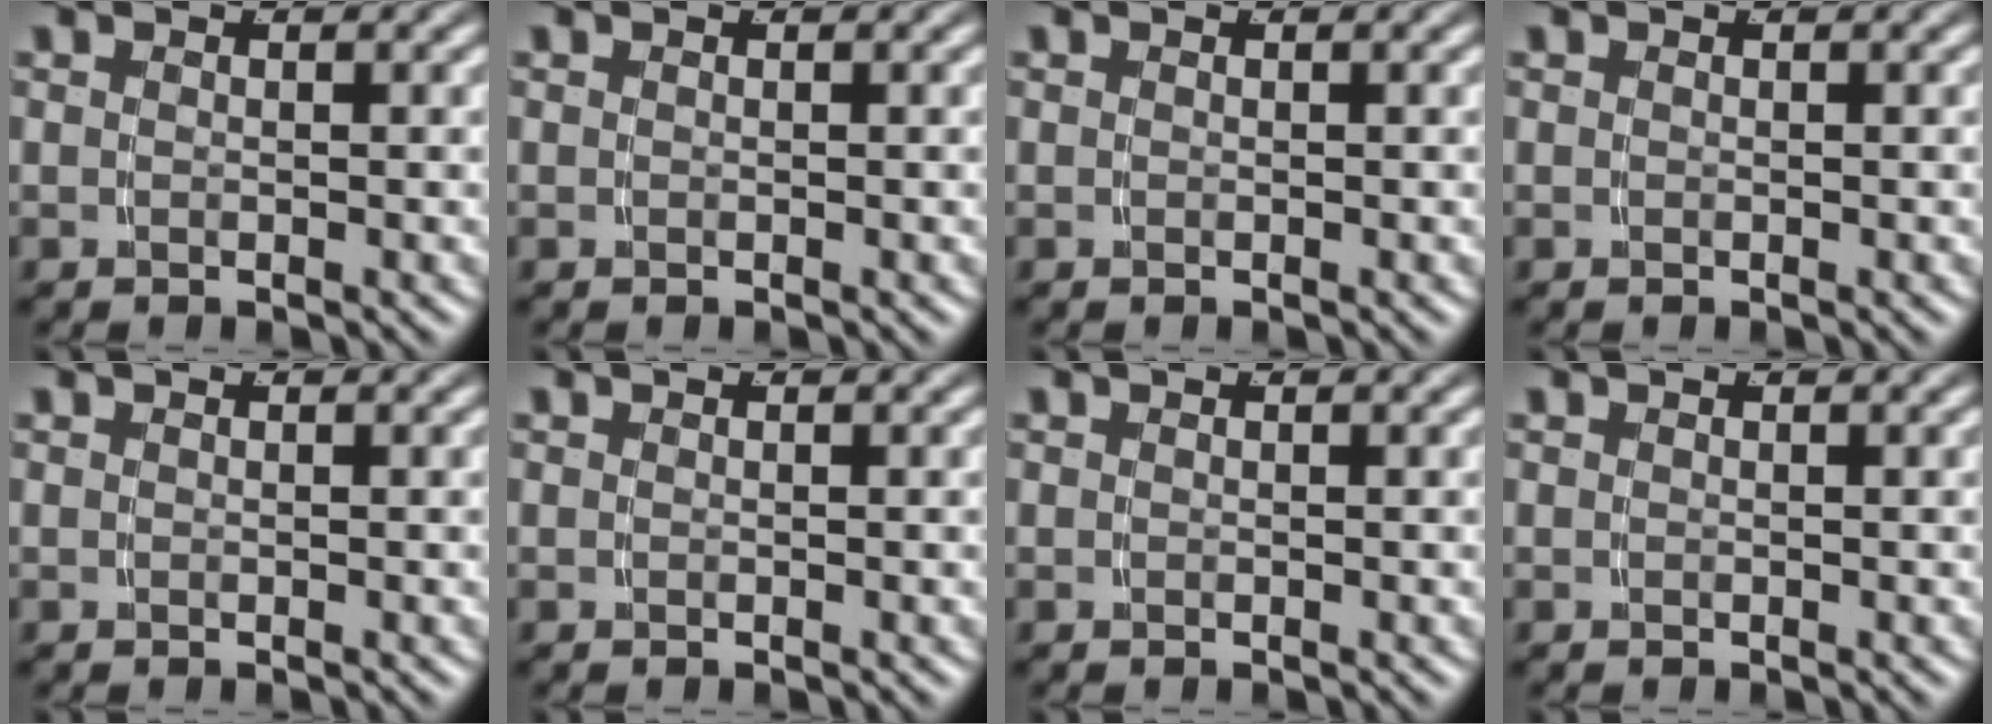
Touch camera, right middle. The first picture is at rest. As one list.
[{"total": 0.0}, {"total": 0.0}, {"total": 0.0}, {"total": 0.0}, {"total": 0.0}, {"total": 0.0}, {"total": 0.0}]